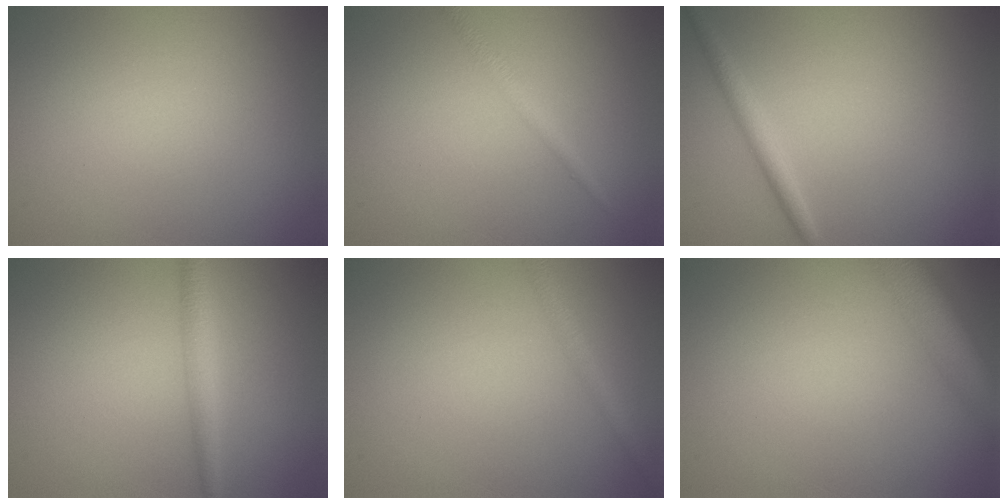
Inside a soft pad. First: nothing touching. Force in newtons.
{"total": 1.3, "press": 1.3, "slide": 0.1}
{"total": 1.7, "press": 1.7, "slide": 0.1}
{"total": 2.1, "press": 2.1, "slide": 0.1}
{"total": 1.7, "press": 1.7, "slide": 0.1}
{"total": 4.7, "press": 4.7, "slide": 0.2}